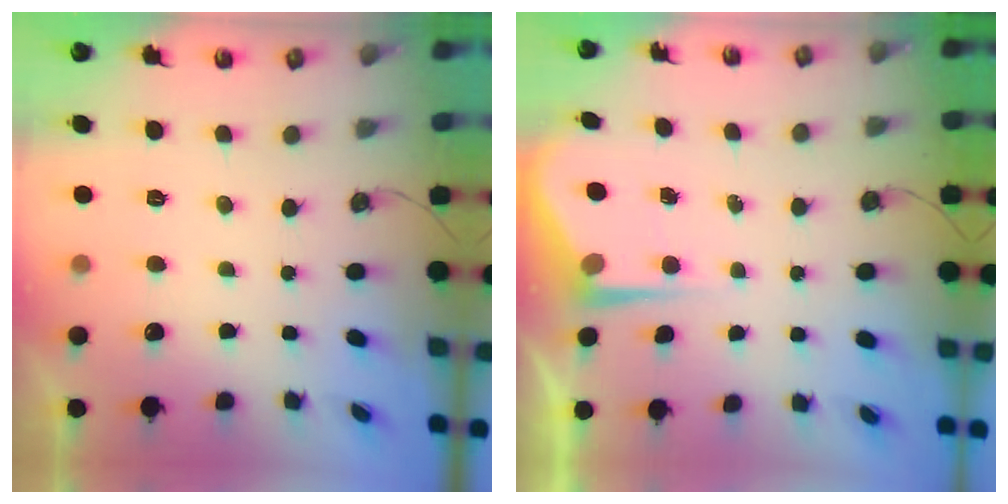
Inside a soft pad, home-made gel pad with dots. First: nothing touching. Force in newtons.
{"total": 5.0, "press": 5.0, "slide": 0.3}